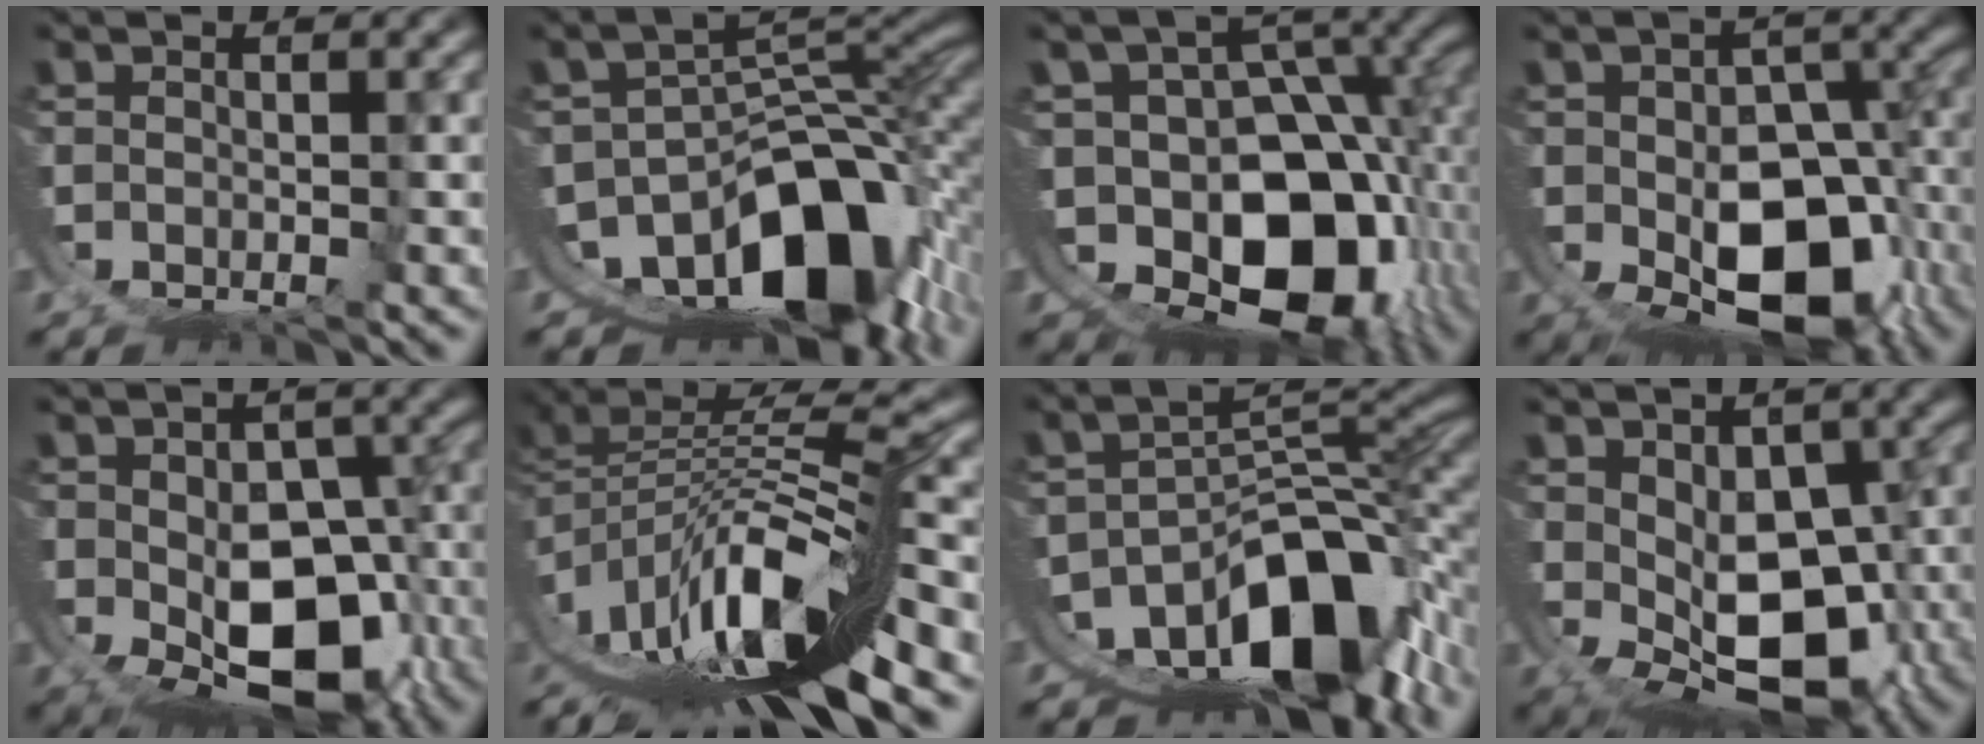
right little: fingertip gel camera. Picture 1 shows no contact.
{"total": 16.3, "force": [-7.9, 8.8, 11.3], "torque": [-0.170, -0.028, -0.110]}
{"total": 23.9, "force": [-7.2, 17.9, 14.2], "torque": [-0.292, -0.112, -0.082]}
{"total": 12.8, "force": [-4.3, 7.7, 9.3], "torque": [-0.141, -0.066, -0.030]}
{"total": 10.4, "force": [-3.4, 5.5, 8.2], "torque": [-0.124, -0.063, -0.019]}
{"total": 15.7, "force": [-5.5, 7.8, 12.5], "torque": [-0.200, -0.020, -0.073]}
{"total": 14.5, "force": [-7.8, 6.9, 10.1], "torque": [-0.142, -0.018, -0.112]}
{"total": 10.0, "force": [-2.5, 5.1, 8.2], "torque": [-0.133, -0.059, -0.007]}